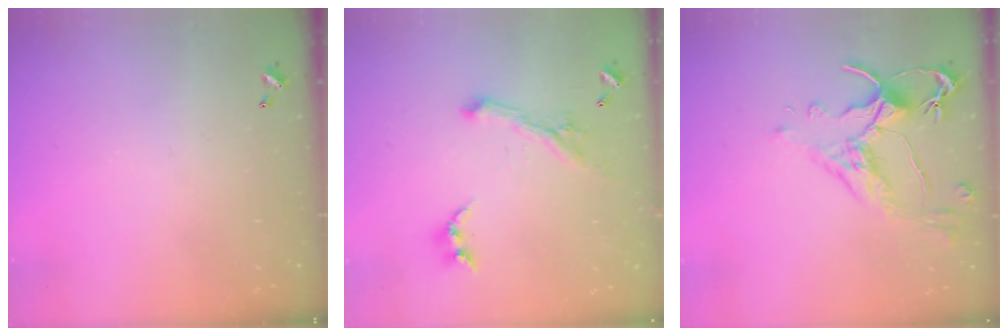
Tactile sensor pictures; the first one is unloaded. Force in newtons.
{"total": 1.8, "press": 1.7, "slide": 0.4}
{"total": 2.5, "press": 2.1, "slide": 1.2}